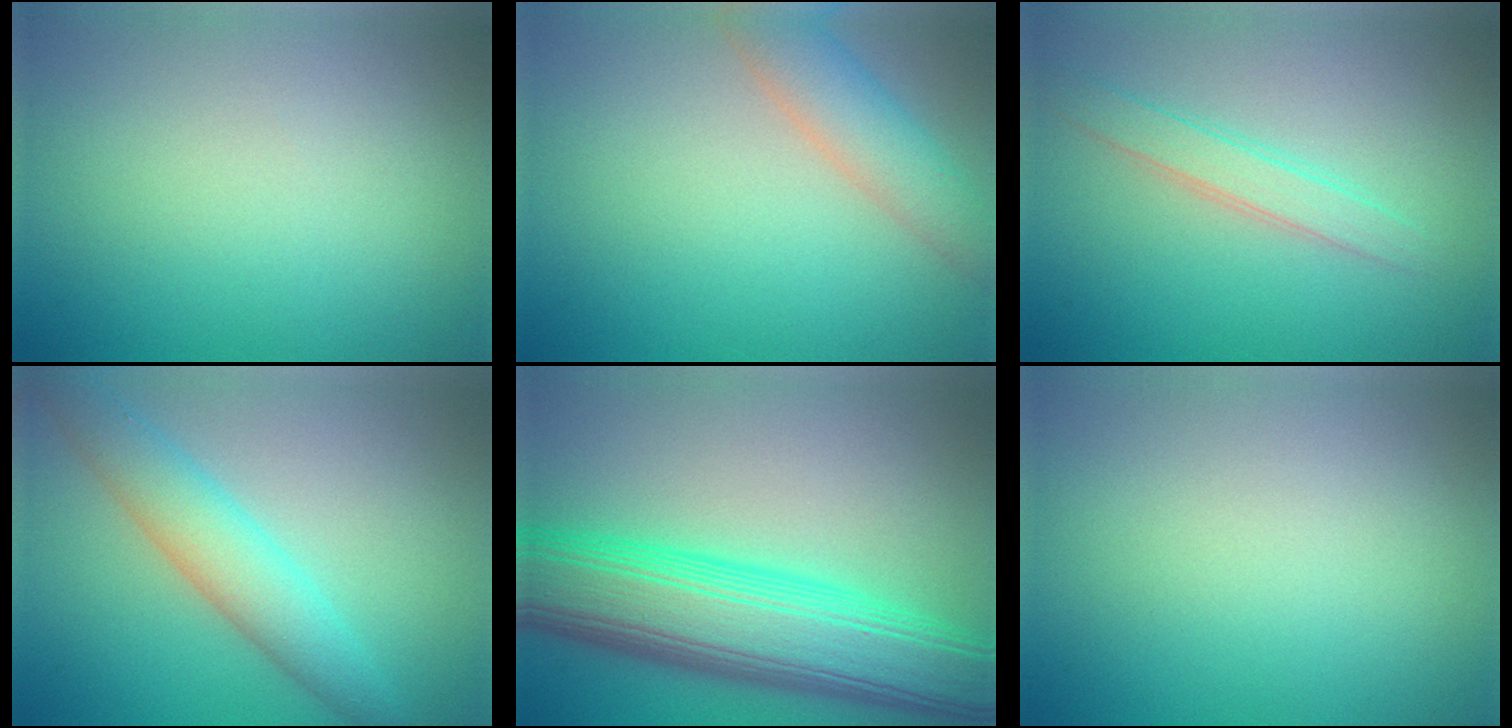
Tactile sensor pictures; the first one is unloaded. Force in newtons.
{"total": 4.2, "press": 4.2, "slide": 0.3}
{"total": 2.3, "press": 2.3, "slide": 0.1}
{"total": 4.7, "press": 4.7, "slide": 0.1}
{"total": 11.4, "press": 11.4, "slide": 0.2}
{"total": 0.0}